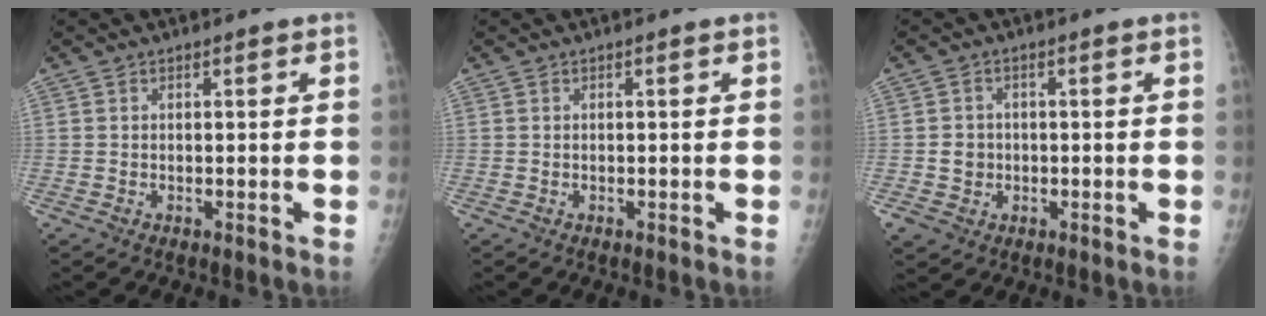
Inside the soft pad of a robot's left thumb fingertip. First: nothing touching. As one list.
[{"total": 0.0}, {"total": 4.0, "force": [-0.4, 3.7, 1.3], "torque": [-0.005, 0.004, 0.000]}]